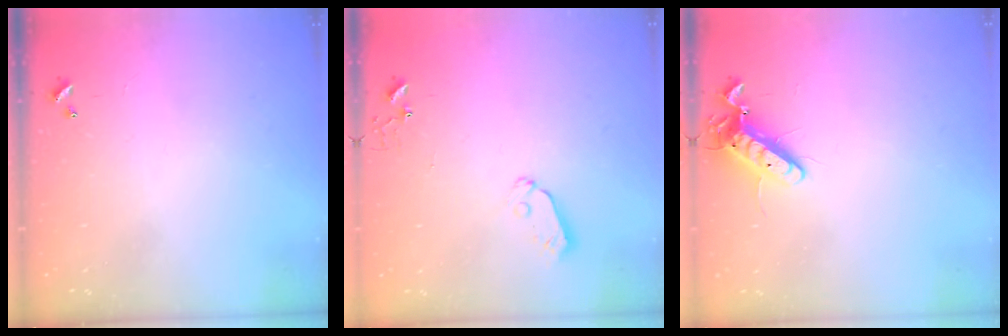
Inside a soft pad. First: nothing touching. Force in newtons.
{"total": 5.5, "press": 5.5, "slide": 0.6}
{"total": 11.6, "press": 11.4, "slide": 2.3}